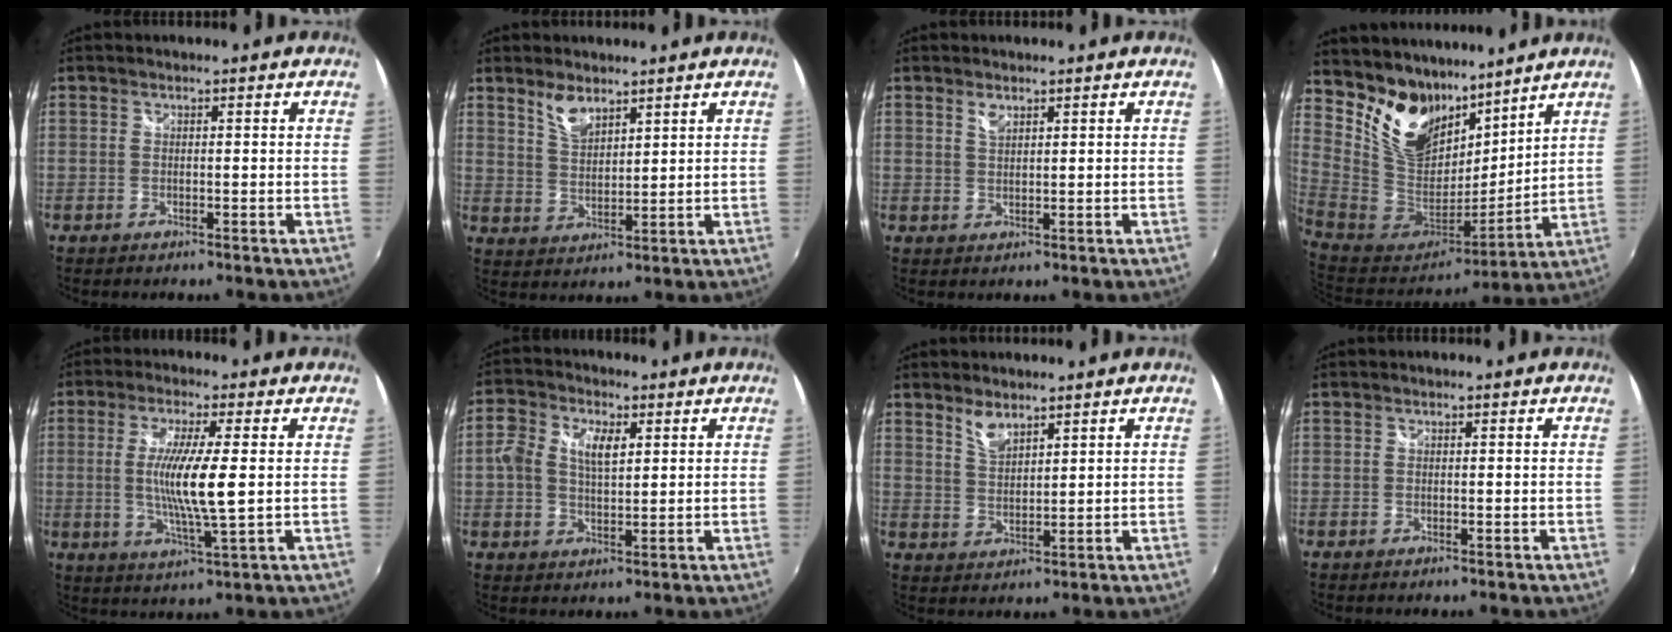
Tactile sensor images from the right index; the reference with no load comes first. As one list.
[{"total": 5.1, "force": [3.8, 2.0, 2.7], "torque": [-0.048, 0.000, 0.074]}, {"total": 1.9, "force": [1.3, 0.8, 1.1], "torque": [-0.020, 0.002, 0.022]}, {"total": 19.7, "force": [14.4, 11.2, 7.5], "torque": [-0.191, -0.003, 0.279]}, {"total": 9.8, "force": [0.2, 0.4, 9.8], "torque": [-0.183, -0.014, 0.006]}, {"total": 6.7, "force": [1.5, 3.9, 5.3], "torque": [-0.100, 0.017, 0.026]}, {"total": 3.9, "force": [3.2, 1.2, 2.0], "torque": [-0.035, -0.001, 0.059]}, {"total": 0.0}]